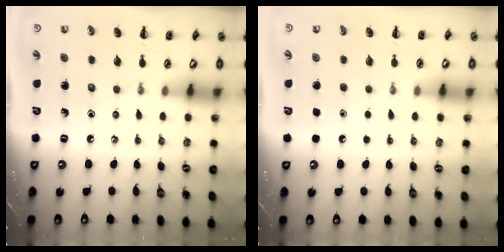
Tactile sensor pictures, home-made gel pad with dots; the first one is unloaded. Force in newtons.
{"total": 1.6, "press": 1.6, "slide": 0.1}